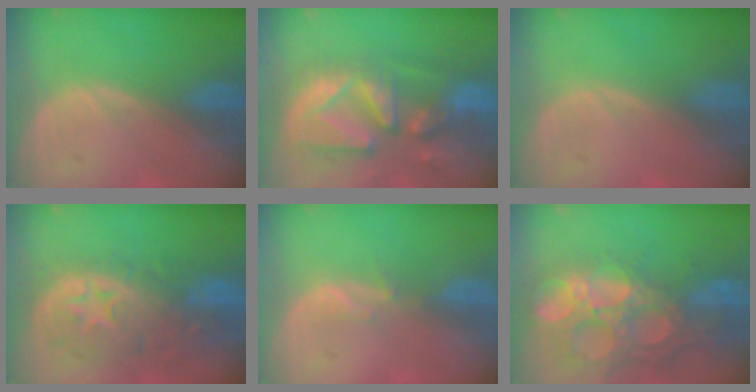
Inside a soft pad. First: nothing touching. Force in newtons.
{"total": 13.1, "press": 11.3, "slide": 6.6}
{"total": 0.0}
{"total": 11.4, "press": 9.8, "slide": 5.7}
{"total": 1.7, "press": 1.5, "slide": 0.8}
{"total": 14.8, "press": 12.3, "slide": 8.3}